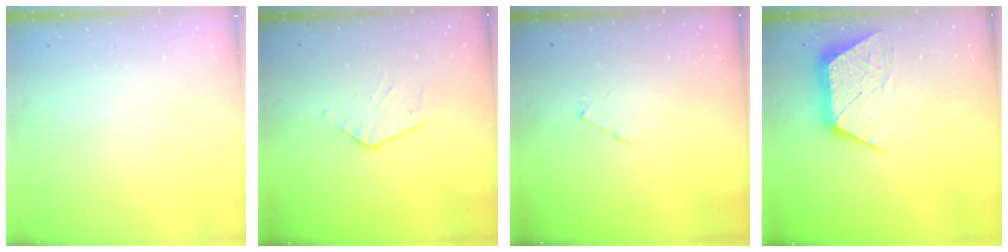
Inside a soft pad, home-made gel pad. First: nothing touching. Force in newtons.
{"total": 7.1, "press": 7.1, "slide": 0.4}
{"total": 3.0, "press": 3.0, "slide": 0.3}
{"total": 10.3, "press": 10.3, "slide": 0.7}